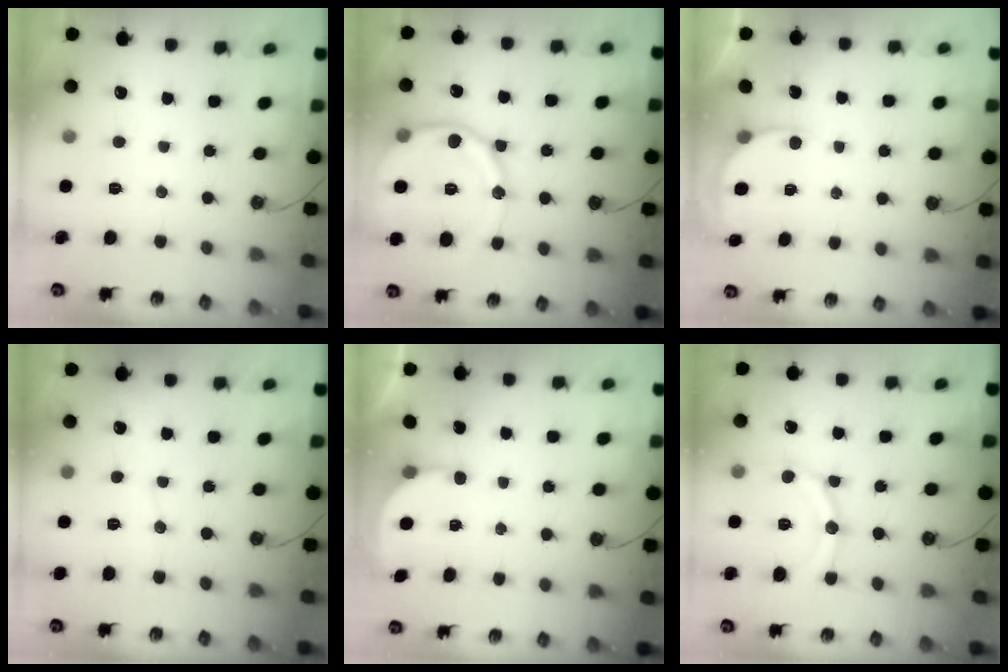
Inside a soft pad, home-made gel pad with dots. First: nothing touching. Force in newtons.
{"total": 15.6, "press": 15.5, "slide": 1.8}
{"total": 2.1, "press": 2.1, "slide": 0.2}
{"total": 3.4, "press": 3.4, "slide": 0.4}
{"total": 1.6, "press": 1.6, "slide": 0.3}
{"total": 13.2, "press": 13.1, "slide": 1.4}